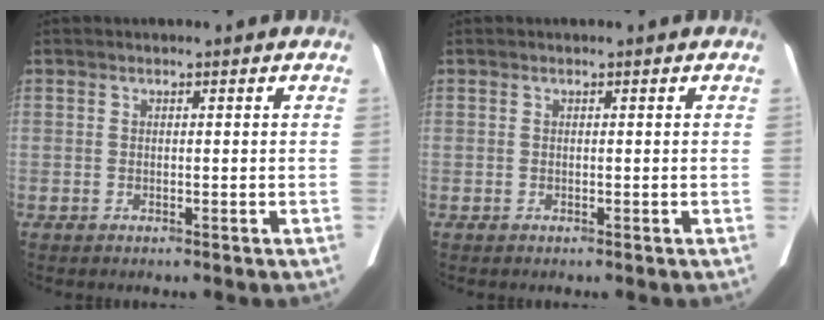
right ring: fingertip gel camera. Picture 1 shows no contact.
{"total": 0.0}